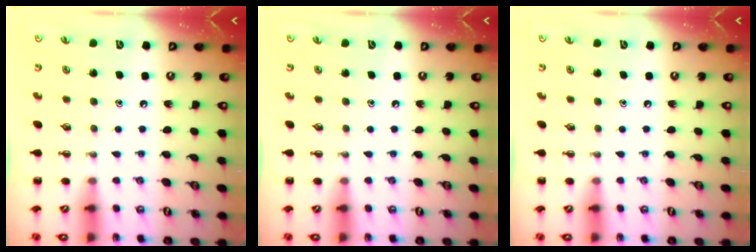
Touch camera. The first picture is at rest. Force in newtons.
{"total": 0.0}
{"total": 0.0}